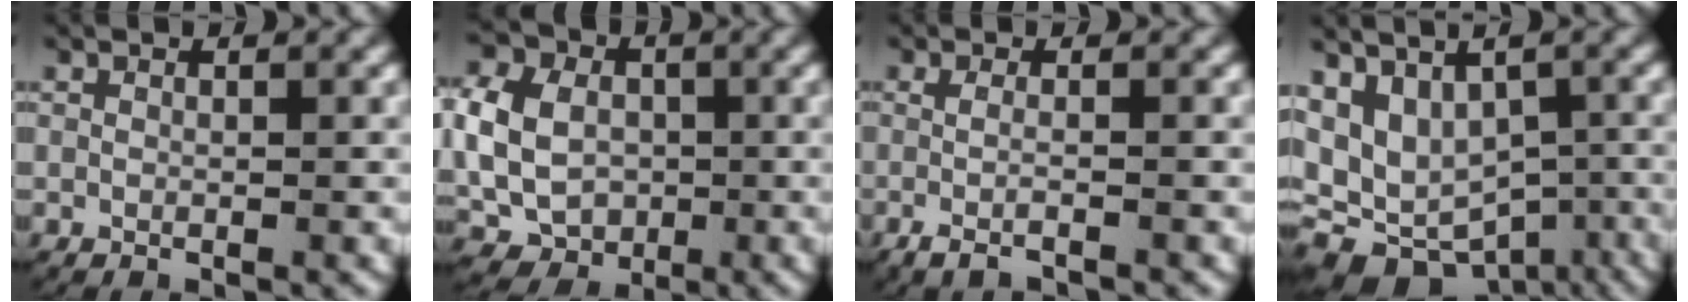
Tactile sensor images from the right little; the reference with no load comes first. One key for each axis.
{"total": 9.9, "fx": -1.7, "fy": 8.7, "fz": 4.5, "tx": -0.099, "ty": -0.033, "tz": -0.024}
{"total": 2.1, "fx": -1.5, "fy": 0.2, "fz": 1.5, "tx": -0.040, "ty": -0.006, "tz": -0.023}
{"total": 12.1, "fx": -3.7, "fy": 9.7, "fz": 6.2, "tx": -0.130, "ty": -0.047, "tz": -0.050}